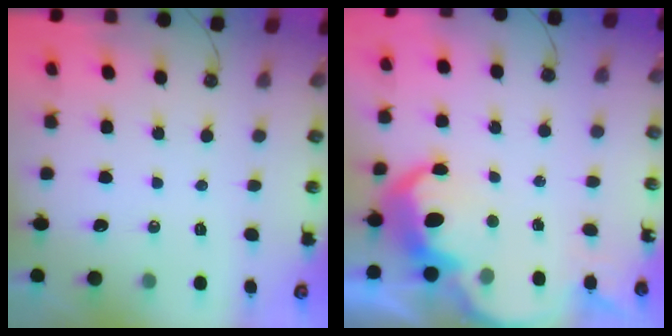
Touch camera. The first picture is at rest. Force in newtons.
{"total": 8.5, "press": 8.5, "slide": 0.5}